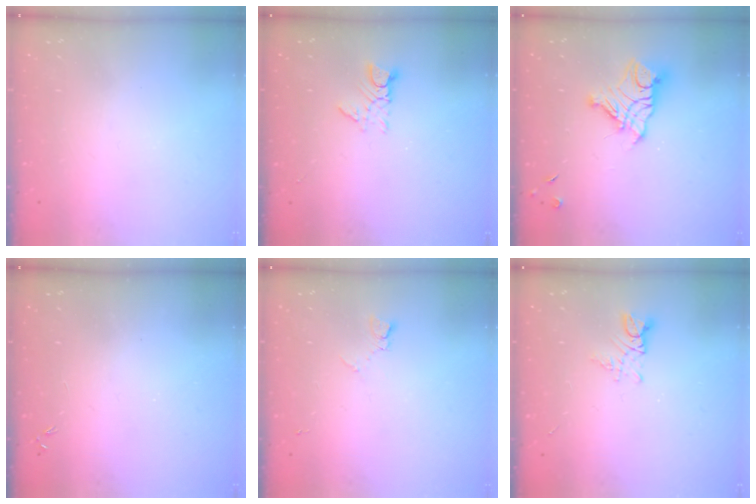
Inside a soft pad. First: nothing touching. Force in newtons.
{"total": 4.7, "press": 4.6, "slide": 0.2}
{"total": 13.1, "press": 13.0, "slide": 1.3}
{"total": 0.0}
{"total": 4.5, "press": 4.5, "slide": 0.7}
{"total": 2.7, "press": 2.7, "slide": 0.3}